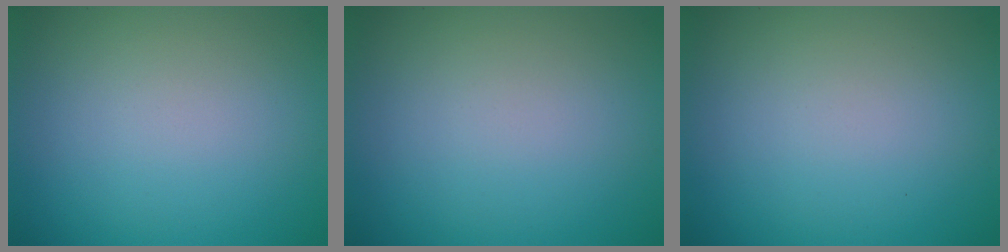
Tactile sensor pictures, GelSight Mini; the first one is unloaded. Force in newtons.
{"total": 0.0}
{"total": 0.0}